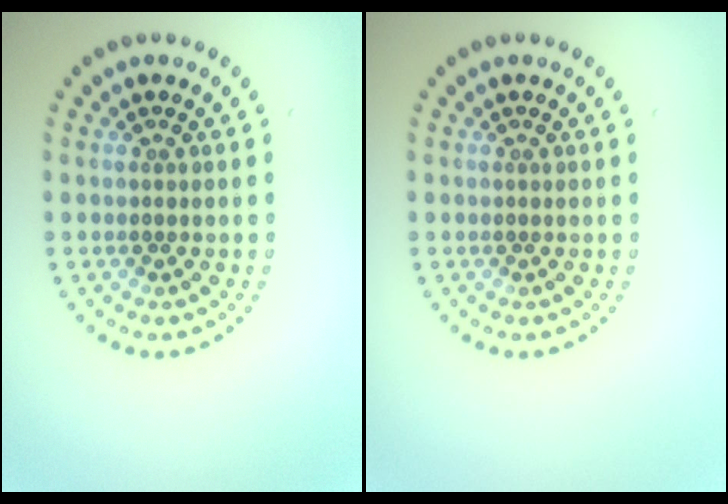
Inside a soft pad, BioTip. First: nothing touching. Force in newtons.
{"total": 0.0}